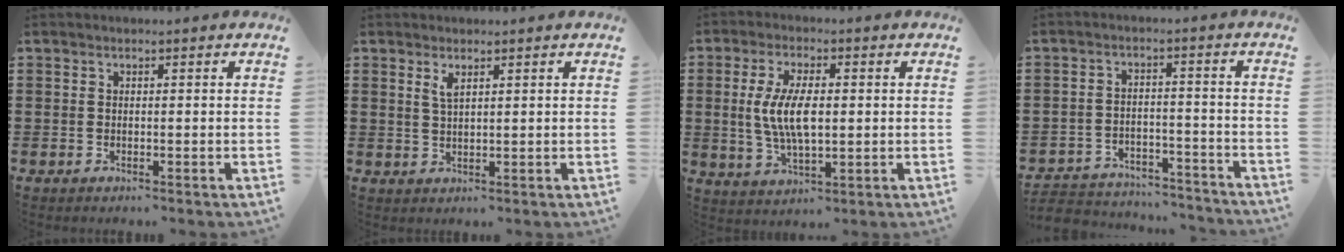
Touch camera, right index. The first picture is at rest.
{"total": 2.0, "force": [1.2, 0.5, 1.4], "torque": [-0.031, 0.002, 0.022]}
{"total": 7.8, "force": [0.2, 3.3, 7.1], "torque": [-0.155, 0.003, -0.002]}
{"total": 4.1, "force": [-4.0, 1.0, 0.4], "torque": [-0.019, 0.007, -0.086]}